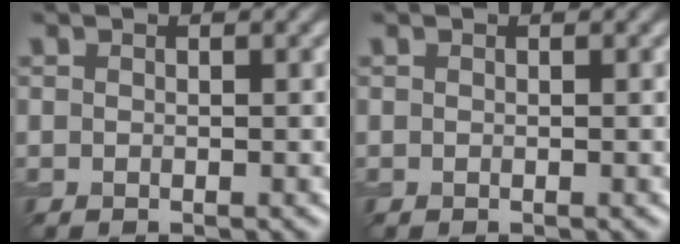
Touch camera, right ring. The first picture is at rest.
{"total": 0.0}